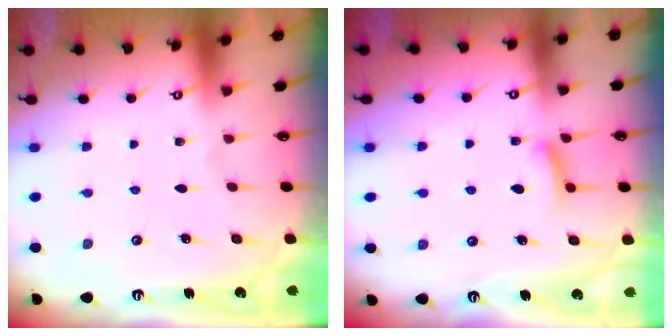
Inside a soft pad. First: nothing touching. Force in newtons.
{"total": 6.5, "press": 6.4, "slide": 0.9}